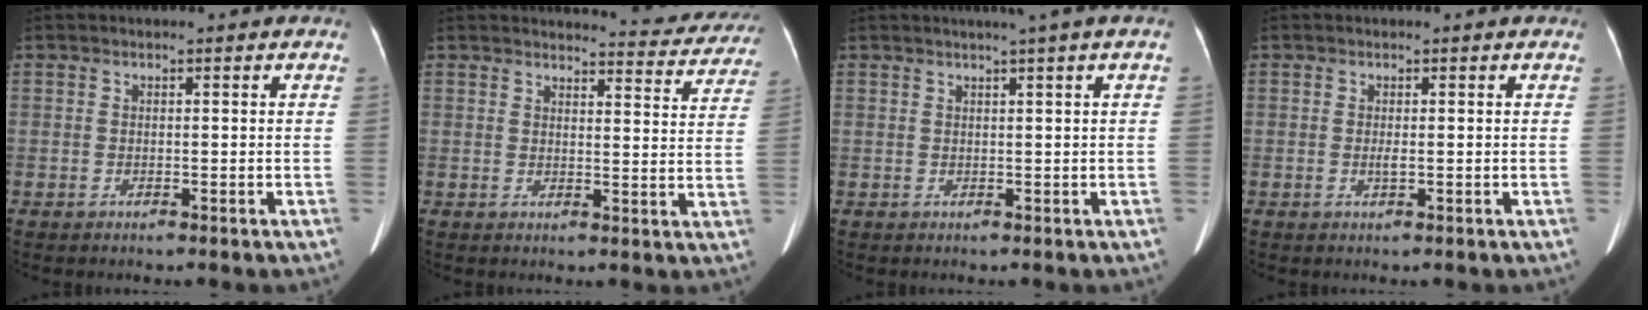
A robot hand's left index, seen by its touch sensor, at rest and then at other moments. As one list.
[{"total": 11.6, "force": [11.3, 1.9, 1.6], "torque": [0.002, -0.040, 0.105]}, {"total": 3.0, "force": [2.0, -0.8, 2.0], "torque": [-0.026, 0.007, 0.032]}, {"total": 0.8, "force": [0.0, 0.2, 0.8], "torque": [-0.017, -0.003, 0.000]}]